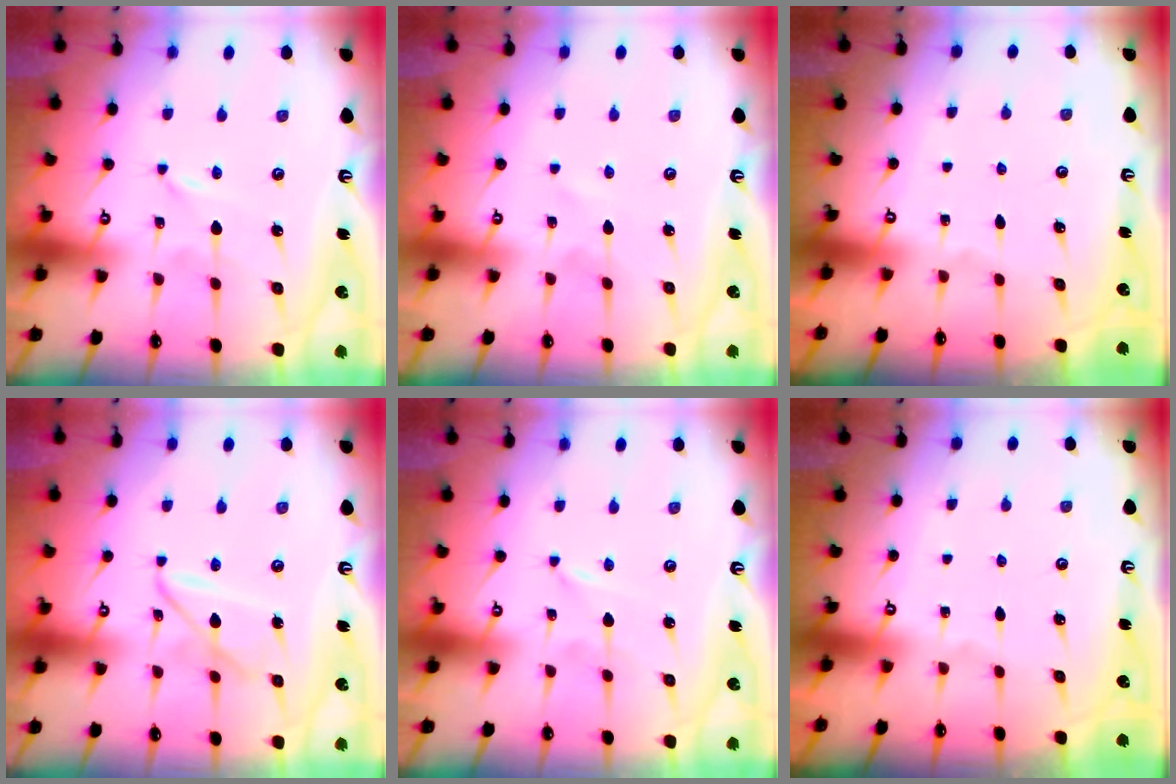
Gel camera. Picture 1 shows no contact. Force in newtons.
{"total": 1.0, "press": 1.0, "slide": 0.2}
{"total": 0.0}
{"total": 7.4, "press": 7.4, "slide": 0.6}
{"total": 0.0}
{"total": 0.0}